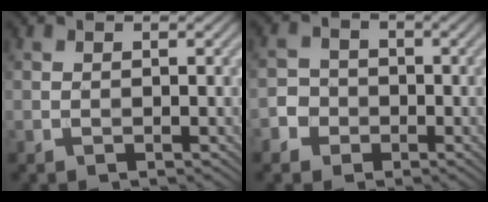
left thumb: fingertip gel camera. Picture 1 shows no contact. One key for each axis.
{"total": 3.8, "fx": -1.6, "fy": 3.4, "fz": 0.7, "tx": -0.005, "ty": 0.000, "tz": -0.045}